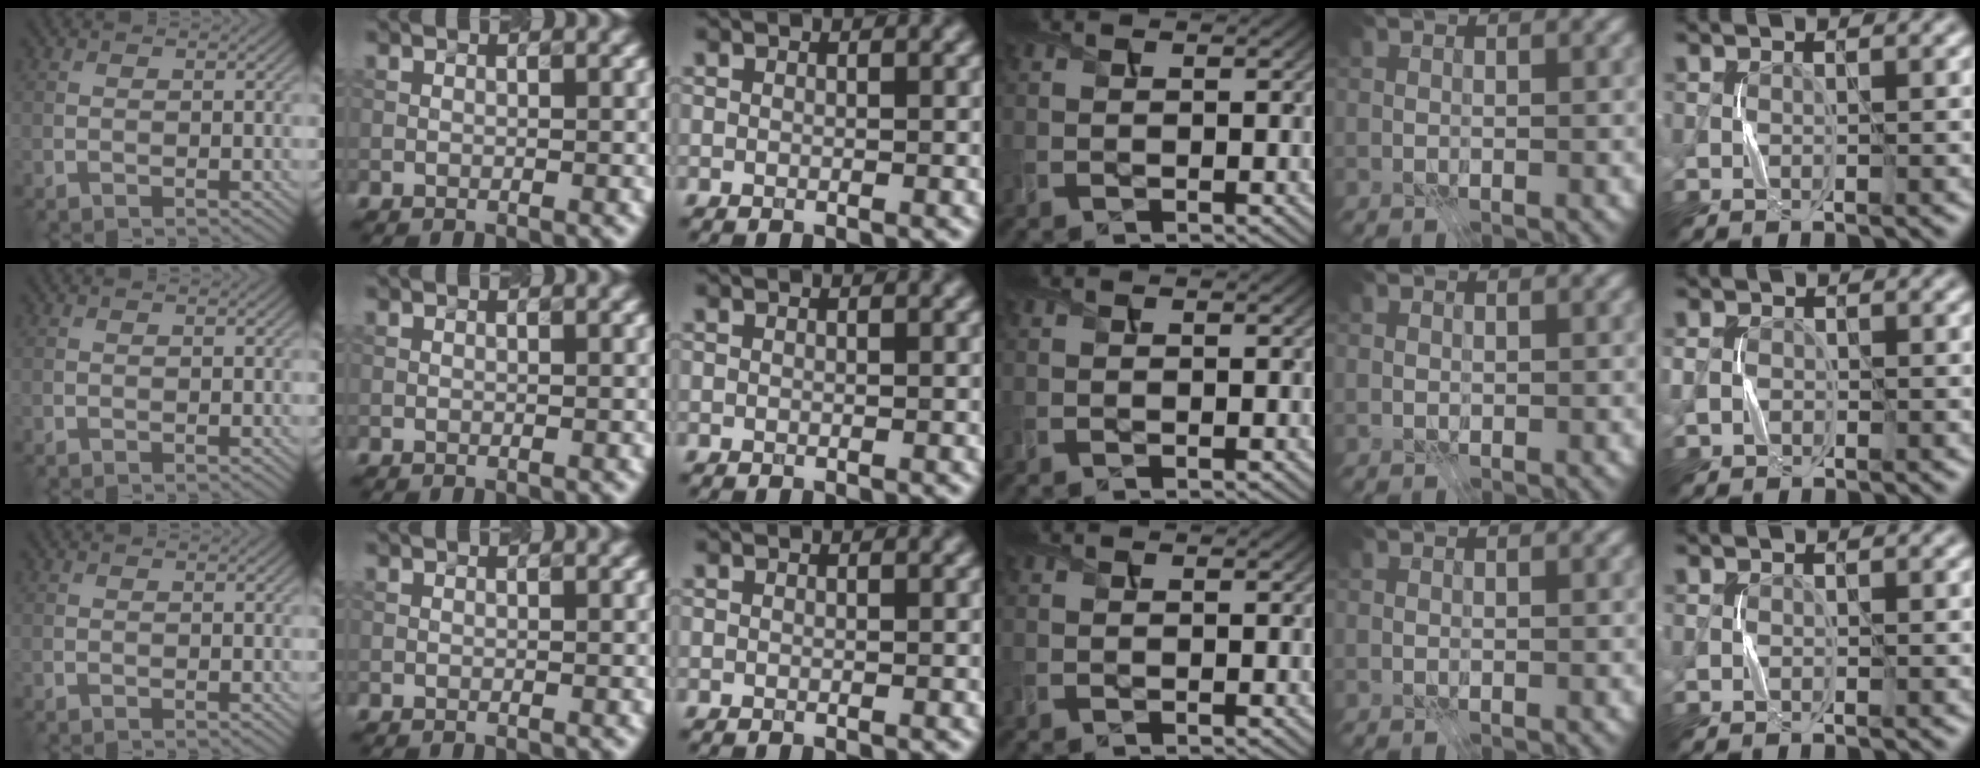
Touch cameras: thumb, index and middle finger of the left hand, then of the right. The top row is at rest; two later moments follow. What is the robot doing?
{"motion": "press", "object": "gel pad"}